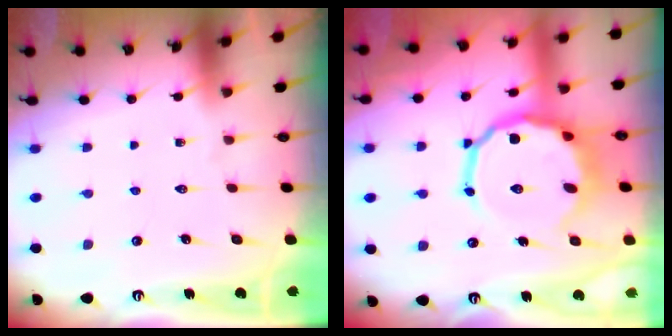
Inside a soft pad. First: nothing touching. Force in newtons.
{"total": 12.8, "press": 12.3, "slide": 3.5}